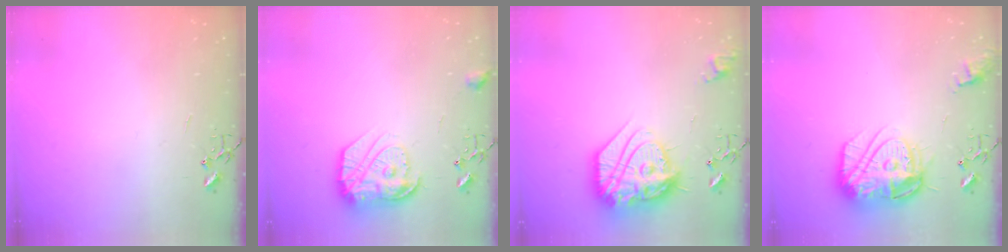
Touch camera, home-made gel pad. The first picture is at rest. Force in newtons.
{"total": 16.2, "press": 16.2, "slide": 1.2}
{"total": 28.2, "press": 28.0, "slide": 2.8}
{"total": 18.5, "press": 18.4, "slide": 1.8}